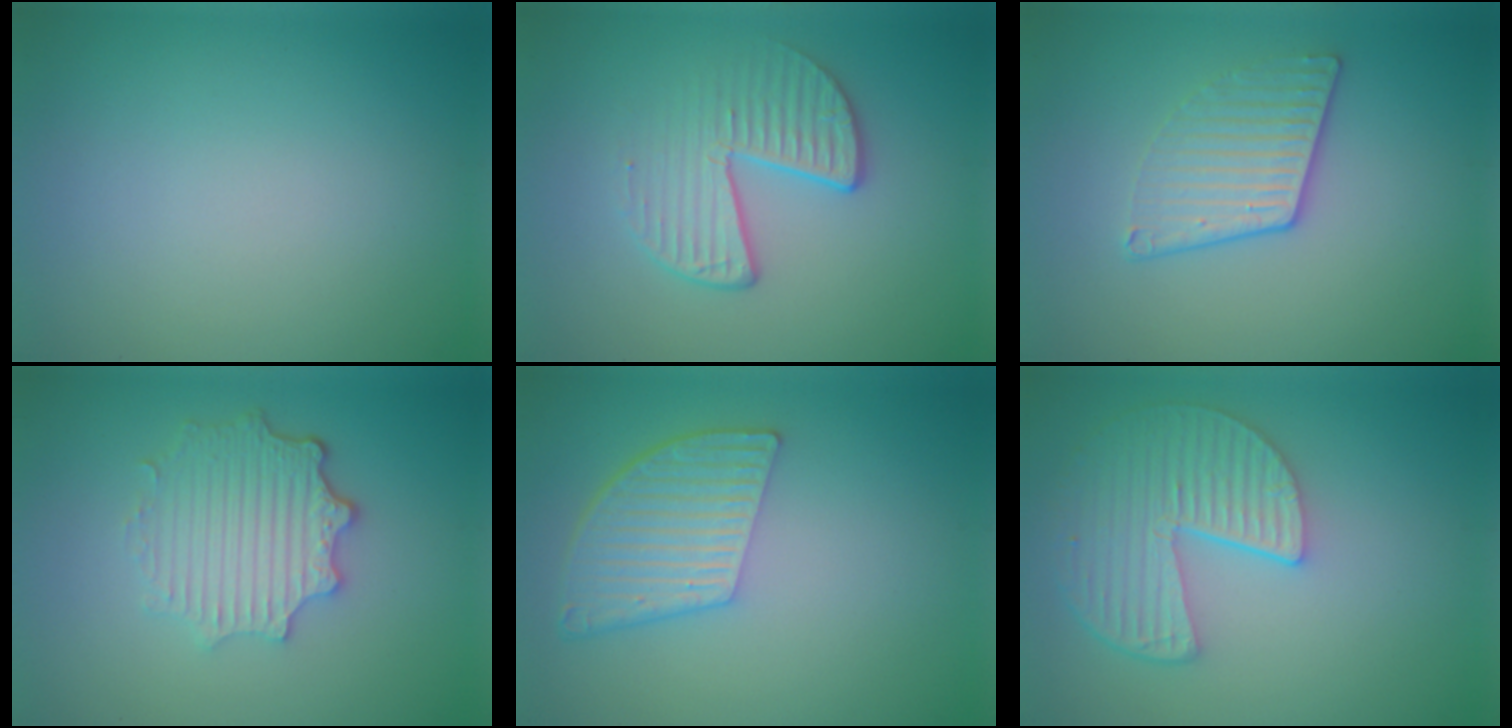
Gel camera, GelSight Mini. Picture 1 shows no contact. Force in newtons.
{"total": 3.5, "press": 2.9, "slide": 2.0}
{"total": 2.8, "press": 2.3, "slide": 1.6}
{"total": 4.6, "press": 3.6, "slide": 2.8}
{"total": 5.4, "press": 4.0, "slide": 3.7}
{"total": 5.6, "press": 4.3, "slide": 3.5}